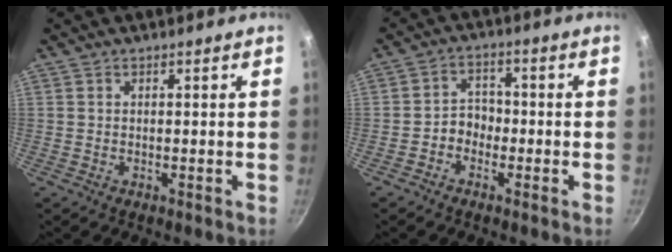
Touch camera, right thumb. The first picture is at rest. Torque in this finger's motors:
{"motor_torque": [0.22, 0.06, 0.34, 0.21, 0.00]}